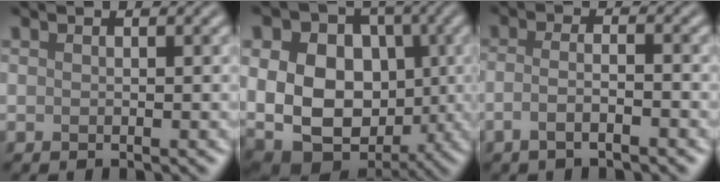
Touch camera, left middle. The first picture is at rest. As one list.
[{"total": 16.5, "force": [1.1, 13.3, 9.7], "torque": [-0.191, 0.024, 0.014]}, {"total": 2.5, "force": [-1.3, 0.7, 2.0], "torque": [-0.036, 0.001, -0.034]}]